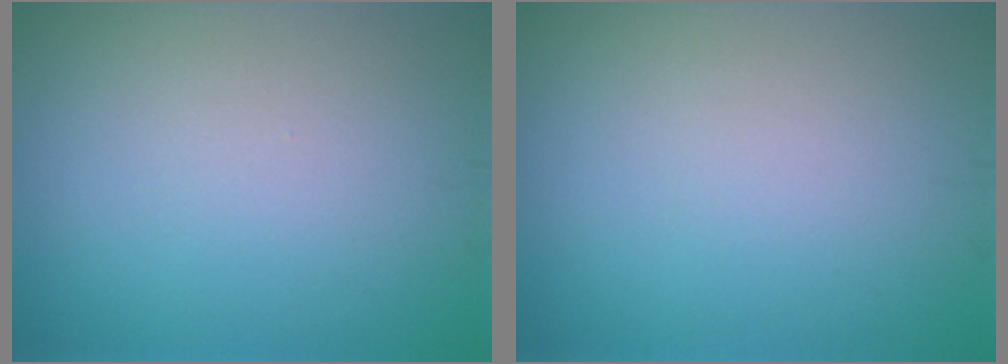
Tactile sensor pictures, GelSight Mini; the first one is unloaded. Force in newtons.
{"total": 0.0}